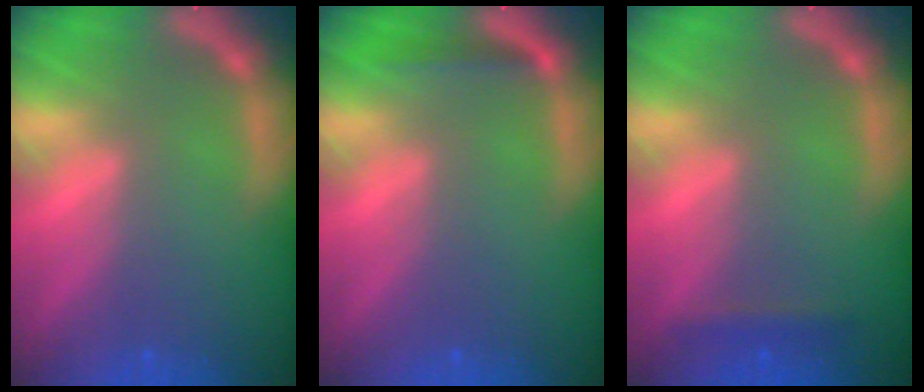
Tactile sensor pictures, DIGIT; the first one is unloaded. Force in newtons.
{"total": 1.4}
{"total": 1.4}